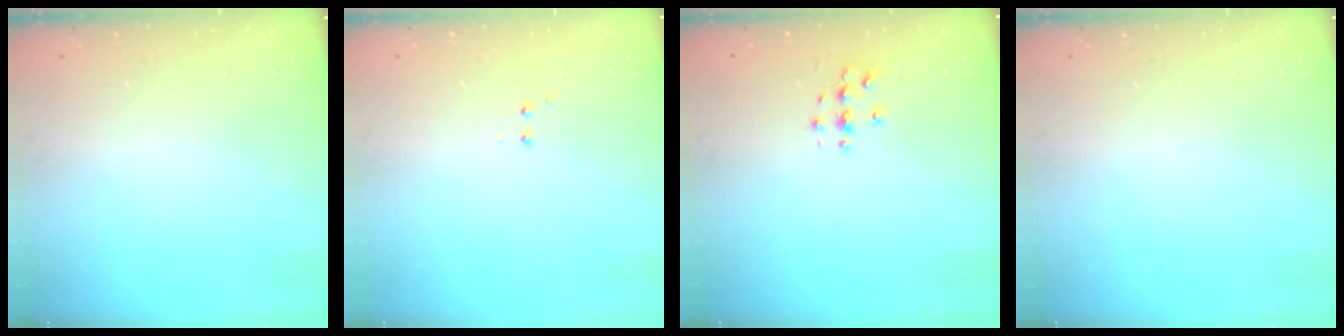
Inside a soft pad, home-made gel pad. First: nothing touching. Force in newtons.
{"total": 2.8, "press": 2.8, "slide": 0.6}
{"total": 2.8, "press": 2.8, "slide": 0.3}
{"total": 0.0}